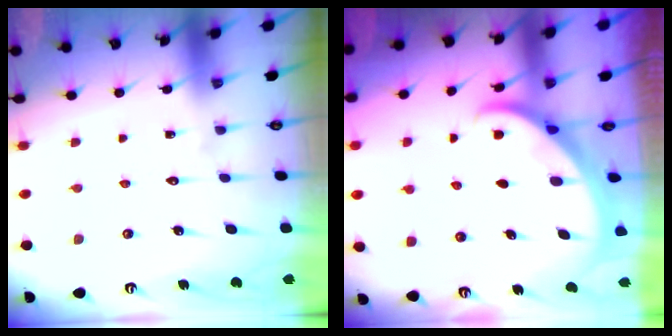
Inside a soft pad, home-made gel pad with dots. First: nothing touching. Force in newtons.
{"total": 2.6, "press": 2.5, "slide": 0.3}